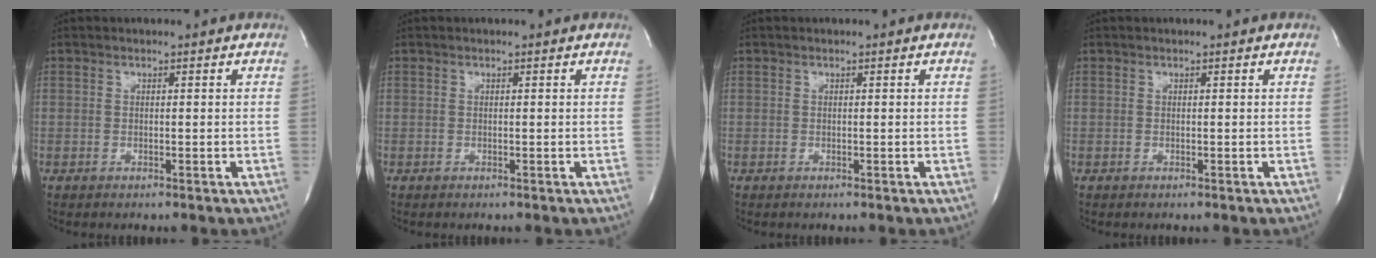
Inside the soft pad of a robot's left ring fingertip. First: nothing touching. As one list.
[{"total": 0.0}, {"total": 0.0}, {"total": 0.0}]